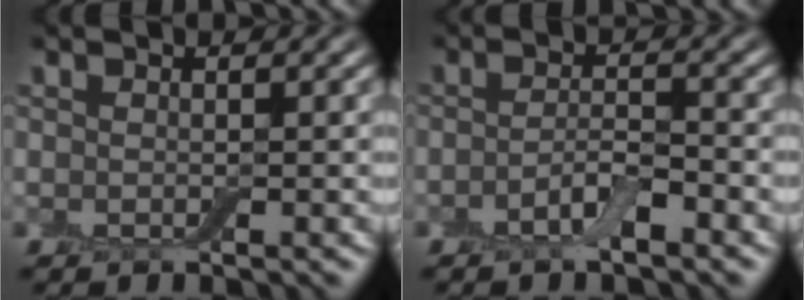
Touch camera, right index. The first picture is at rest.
{"total": 2.6, "force": [-1.4, 0.8, 2.0], "torque": [-0.039, 0.005, -0.031]}